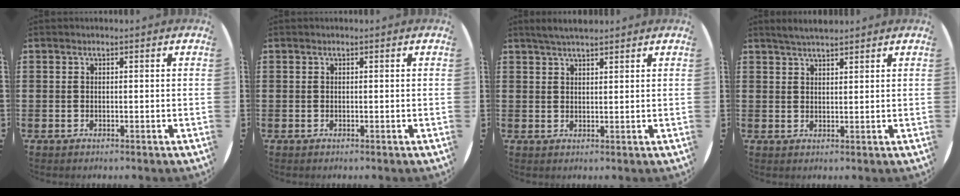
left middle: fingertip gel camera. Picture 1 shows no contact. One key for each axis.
{"total": 0.0}
{"total": 2.9, "fx": 2.7, "fy": 0.4, "fz": 1.1, "tx": -0.027, "ty": 0.002, "tz": 0.049}
{"total": 2.7, "fx": 2.6, "fy": 0.4, "fz": 0.8, "tx": -0.020, "ty": 0.000, "tz": 0.048}